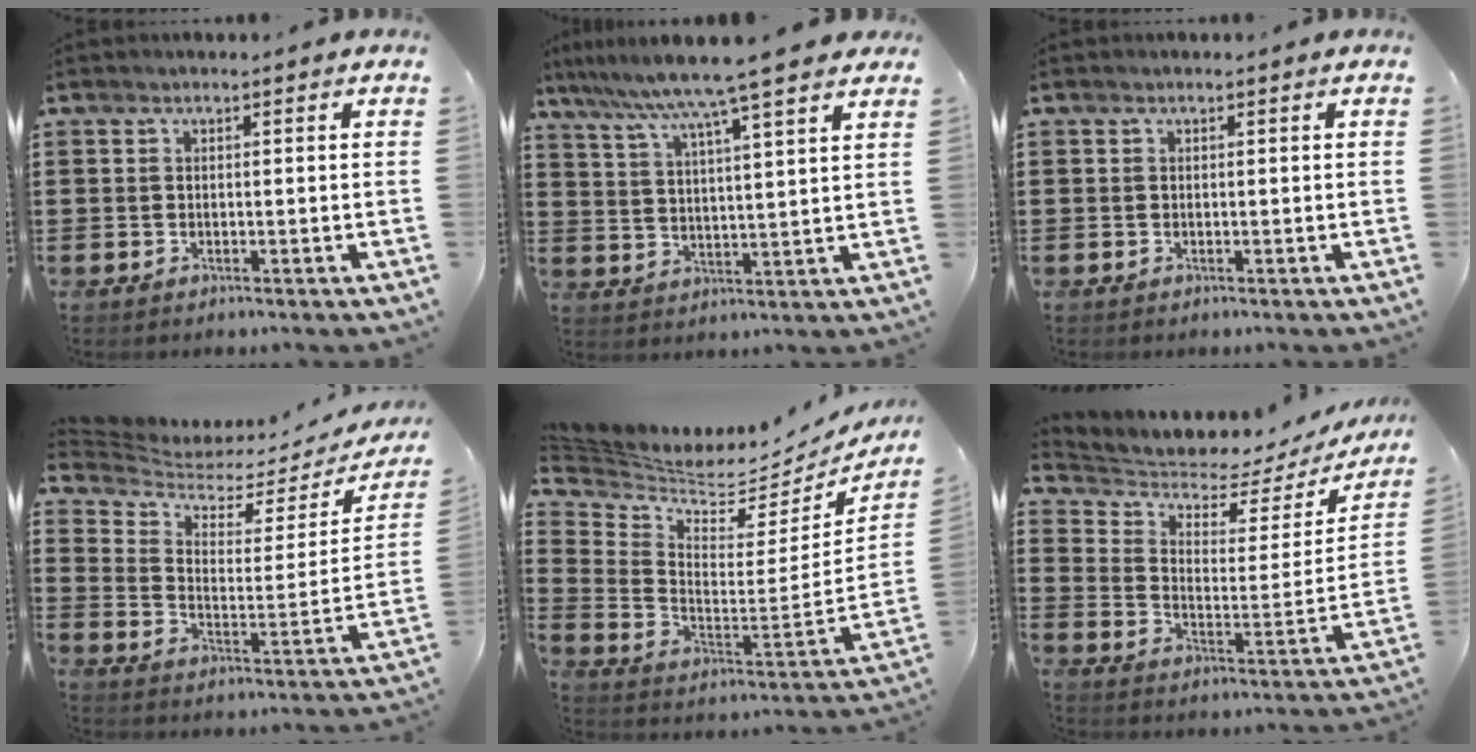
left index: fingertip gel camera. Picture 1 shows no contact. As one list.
[{"total": 7.9, "force": [6.7, -1.0, 4.0], "torque": [-0.102, -0.038, 0.111]}, {"total": 0.0}, {"total": 4.0, "force": [3.4, 1.5, 1.6], "torque": [-0.056, -0.030, 0.053]}, {"total": 4.1, "force": [3.7, 1.4, 1.1], "torque": [-0.054, -0.051, 0.058]}, {"total": 3.9, "force": [3.5, 1.5, 1.0], "torque": [-0.047, -0.033, 0.054]}]